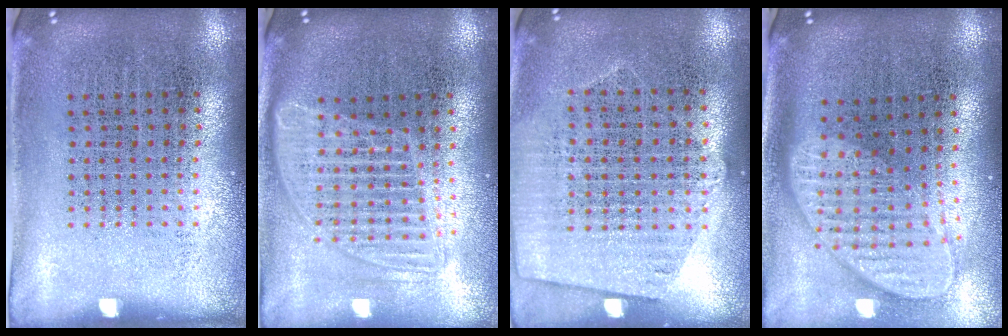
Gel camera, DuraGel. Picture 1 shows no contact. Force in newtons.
{"total": 1.7, "press": 1.5, "slide": 0.9}
{"total": 1.1, "press": 1.0, "slide": 0.5}
{"total": 2.0, "press": 1.6, "slide": 1.2}